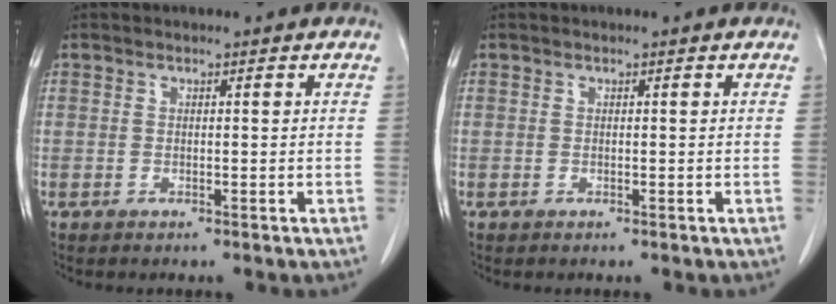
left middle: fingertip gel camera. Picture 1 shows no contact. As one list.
[{"total": 0.0}]